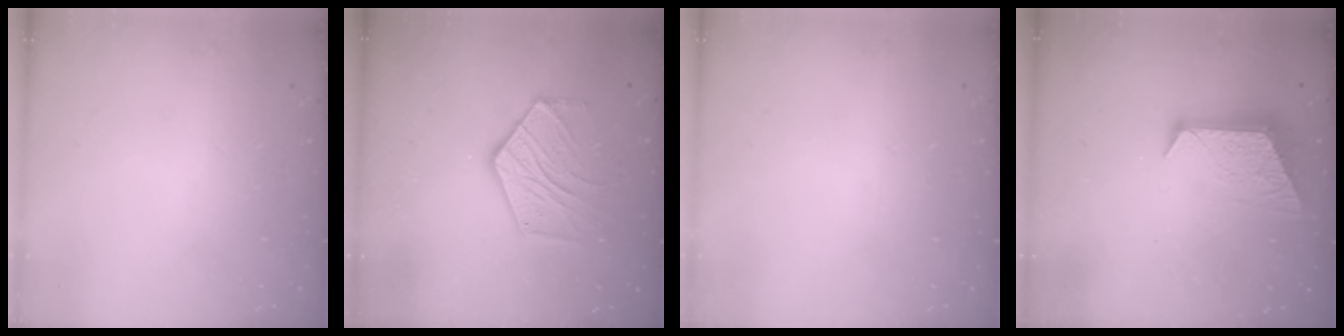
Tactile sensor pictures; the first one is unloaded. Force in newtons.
{"total": 12.6, "press": 12.5, "slide": 0.9}
{"total": 0.0}
{"total": 11.0, "press": 11.0, "slide": 0.8}